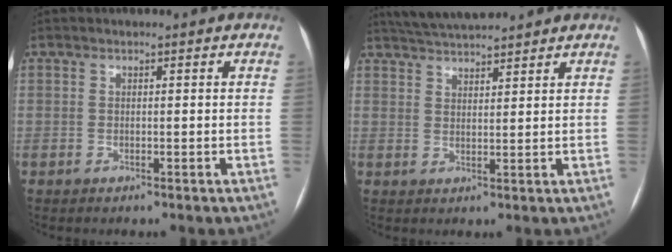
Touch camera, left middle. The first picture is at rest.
{"total": 8.2, "force": [7.6, 0.9, 3.1], "torque": [-0.058, 0.030, 0.127]}